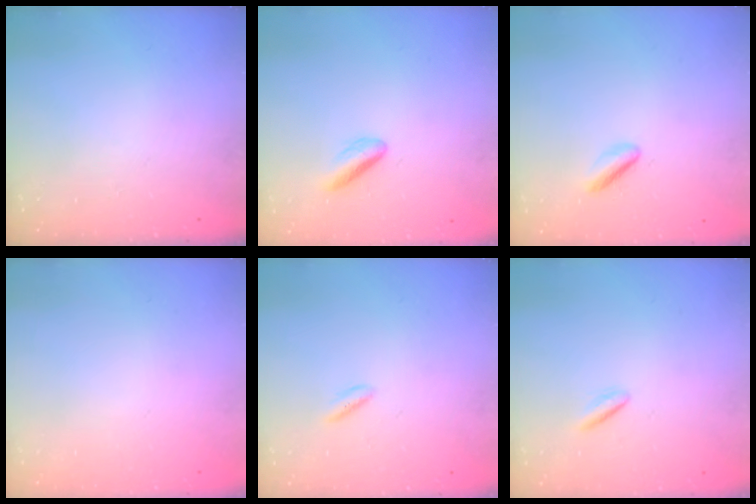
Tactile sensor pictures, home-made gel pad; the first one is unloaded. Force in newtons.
{"total": 2.7, "press": 2.6, "slide": 0.8}
{"total": 2.1, "press": 1.9, "slide": 0.9}
{"total": 2.2, "press": 2.2, "slide": 0.1}
{"total": 1.6, "press": 1.3, "slide": 0.8}
{"total": 0.9, "press": 0.7, "slide": 0.6}